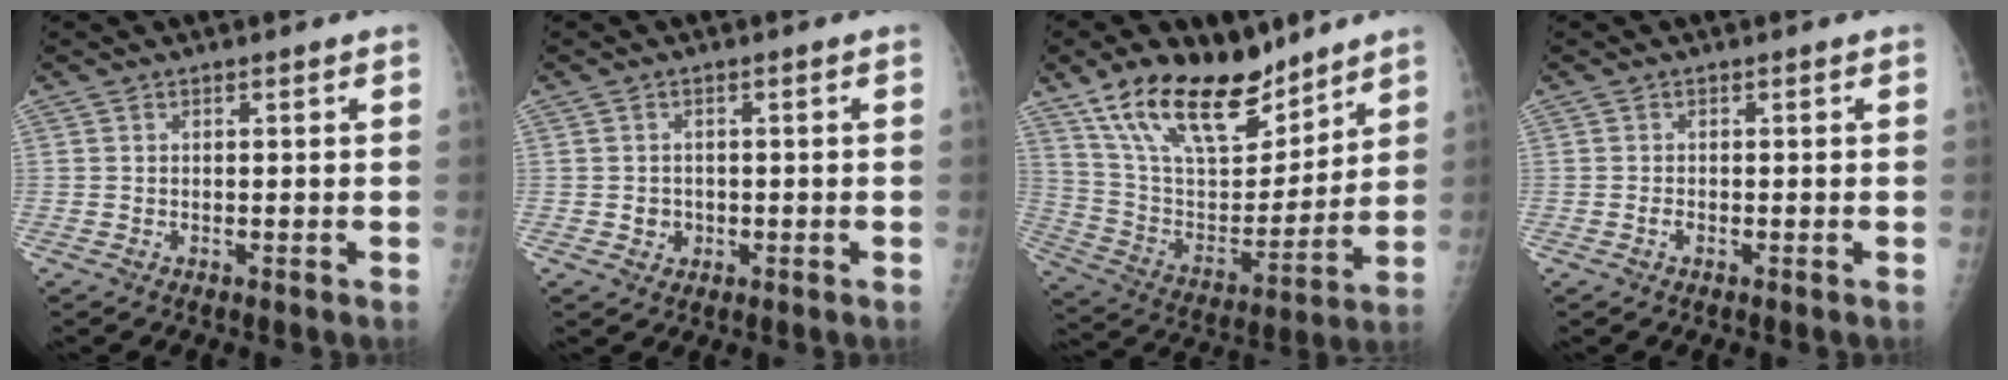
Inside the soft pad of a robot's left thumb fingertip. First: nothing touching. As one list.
[{"total": 2.2, "force": [-0.4, 2.1, 0.7], "torque": [0.002, 0.005, -0.002]}, {"total": 21.5, "force": [15.0, 9.8, 11.9], "torque": [-0.171, -0.064, 0.275]}, {"total": 0.8, "force": [-0.4, 0.6, 0.5], "torque": [-0.006, 0.002, -0.008]}]